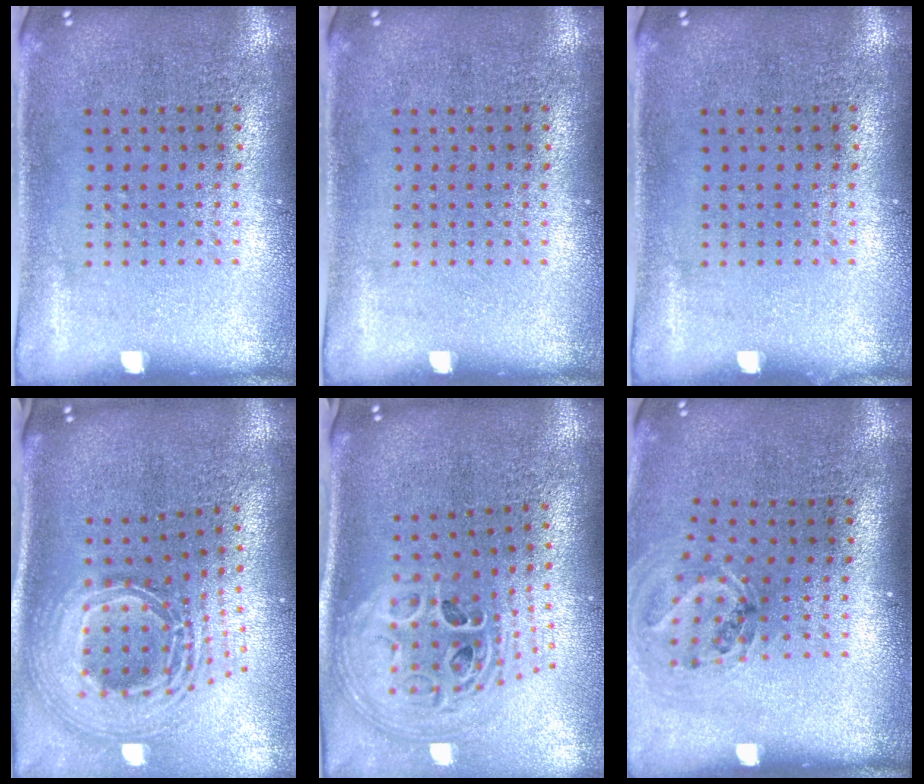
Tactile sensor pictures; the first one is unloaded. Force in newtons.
{"total": 0.0}
{"total": 0.0}
{"total": 2.9, "press": 2.0, "slide": 2.1}
{"total": 2.9, "press": 2.0, "slide": 2.1}
{"total": 1.1, "press": 1.1, "slide": 0.4}